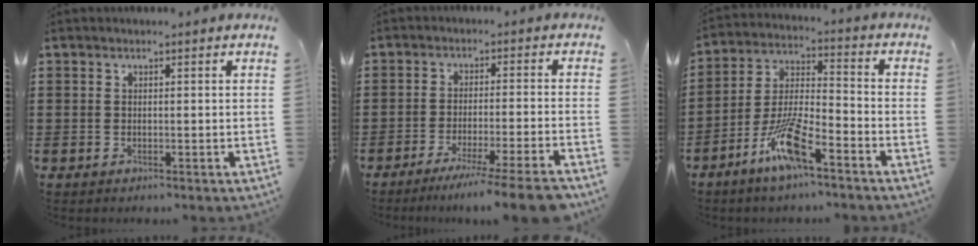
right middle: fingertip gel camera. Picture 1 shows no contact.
{"total": 6.3, "force": [-5.4, -0.7, 3.3], "torque": [-0.048, -0.014, -0.099]}
{"total": 9.4, "force": [-6.1, 1.7, 7.0], "torque": [-0.163, -0.007, -0.119]}